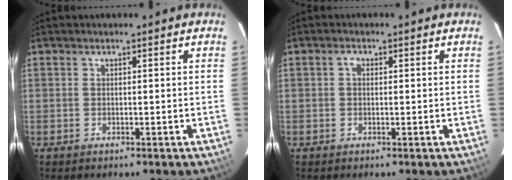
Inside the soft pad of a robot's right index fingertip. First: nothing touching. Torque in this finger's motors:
{"motor_torque": [0.11, -0.04, 0.03, 0.02]}